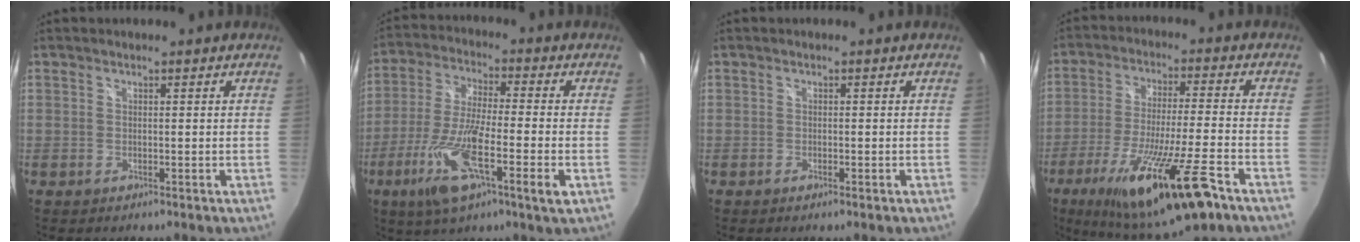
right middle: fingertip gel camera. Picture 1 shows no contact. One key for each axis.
{"total": 14.7, "fx": -5.3, "fy": 2.0, "fz": 13.6, "tx": -0.278, "ty": -0.022, "tz": -0.101}
{"total": 0.7, "fx": -0.3, "fy": -0.1, "fz": 0.6, "tx": -0.009, "ty": 0.000, "tz": -0.007}
{"total": 21.0, "fx": -12.1, "fy": 2.2, "fz": 17.0, "tx": -0.318, "ty": -0.068, "tz": -0.198}